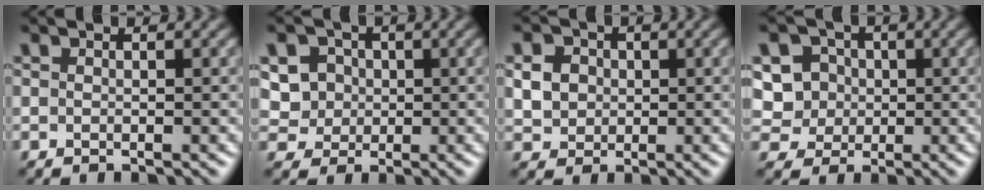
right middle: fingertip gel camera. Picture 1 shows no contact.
{"total": 5.3, "force": [1.3, 4.7, 2.0], "torque": [-0.034, 0.017, 0.019]}
{"total": 2.7, "force": [0.3, 2.4, 1.2], "torque": [-0.023, 0.000, 0.008]}
{"total": 6.2, "force": [1.1, 5.7, 2.2], "torque": [-0.044, 0.026, 0.012]}